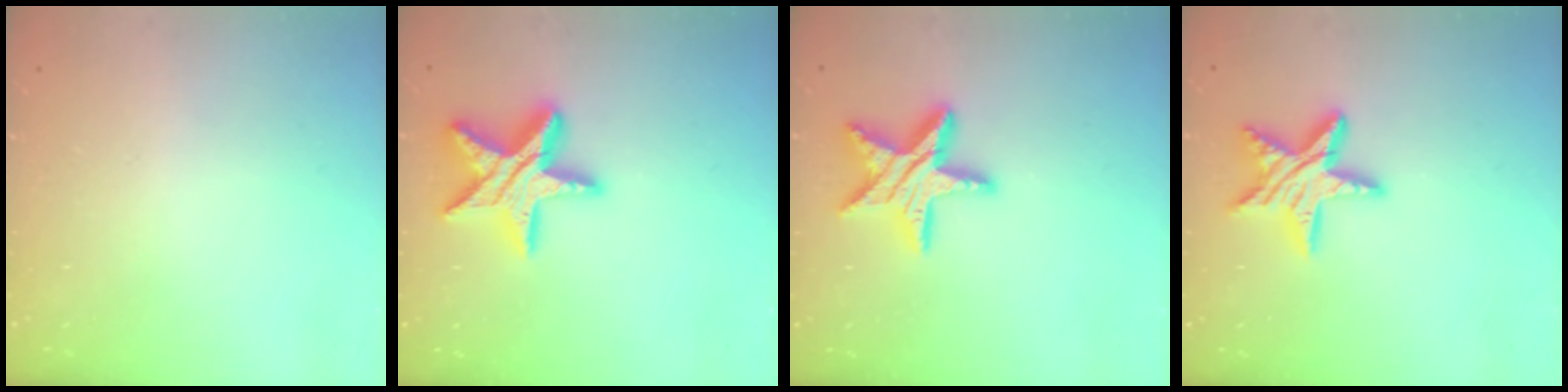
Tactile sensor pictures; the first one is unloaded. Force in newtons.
{"total": 17.0, "press": 17.0, "slide": 1.3}
{"total": 16.0, "press": 16.0, "slide": 1.4}
{"total": 12.8, "press": 12.8, "slide": 0.7}